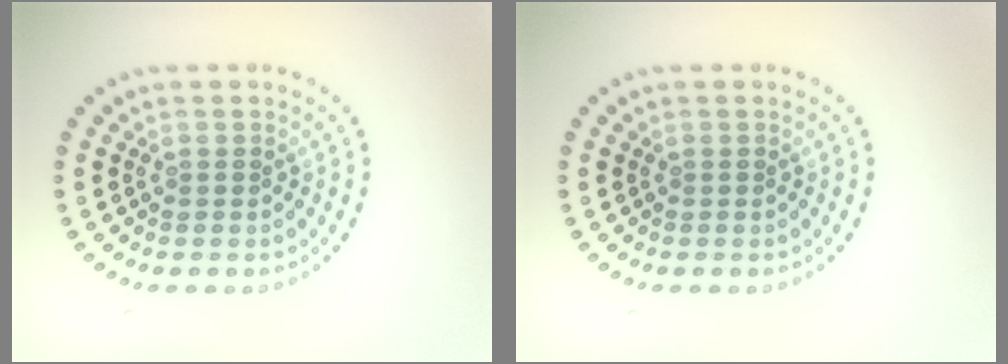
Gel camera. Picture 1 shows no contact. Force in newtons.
{"total": 0.0}